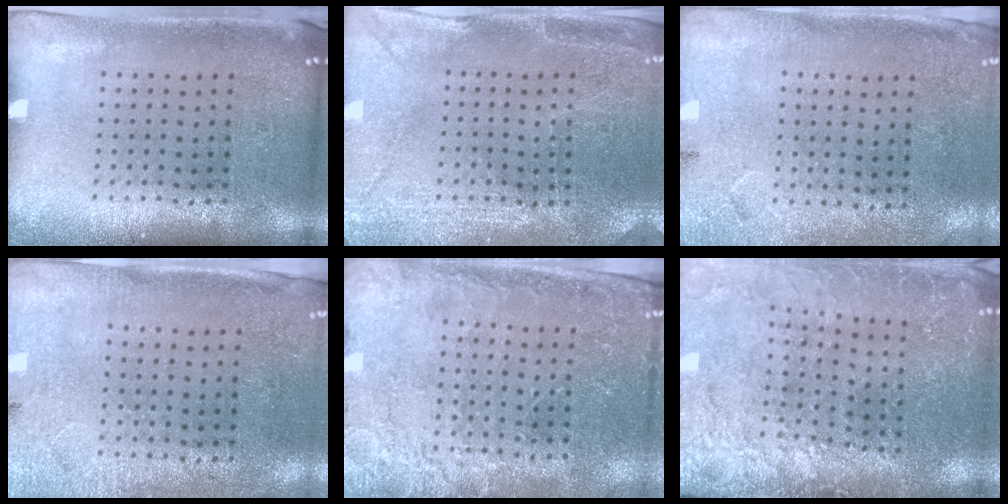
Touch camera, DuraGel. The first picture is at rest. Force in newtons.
{"total": 2.9, "press": 2.8, "slide": 0.7}
{"total": 2.7, "press": 2.2, "slide": 1.6}
{"total": 2.7, "press": 2.2, "slide": 1.5}
{"total": 2.5, "press": 2.5, "slide": 0.5}
{"total": 2.9, "press": 2.9, "slide": 0.3}